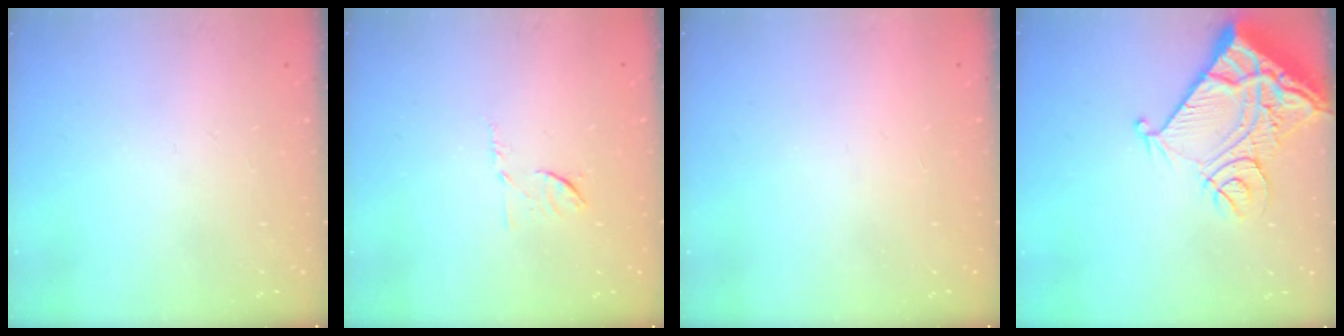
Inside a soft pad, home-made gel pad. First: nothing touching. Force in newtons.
{"total": 6.1, "press": 6.1, "slide": 0.7}
{"total": 1.5, "press": 1.5, "slide": 0.1}
{"total": 16.1, "press": 16.0, "slide": 2.0}